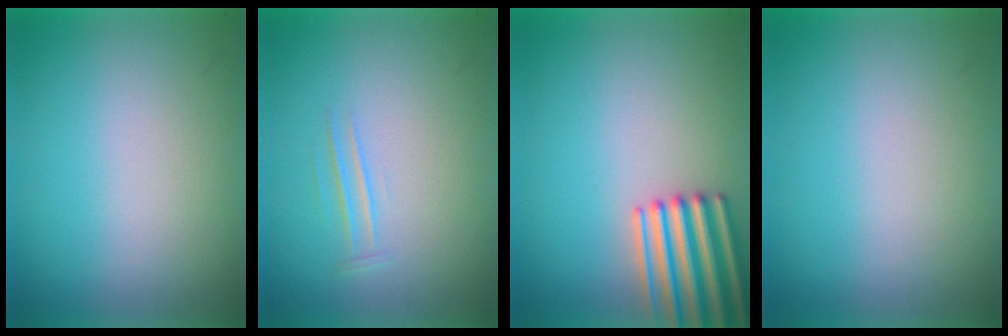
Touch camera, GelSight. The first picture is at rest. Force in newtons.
{"total": 1.1}
{"total": 4.3}
{"total": 0.0}